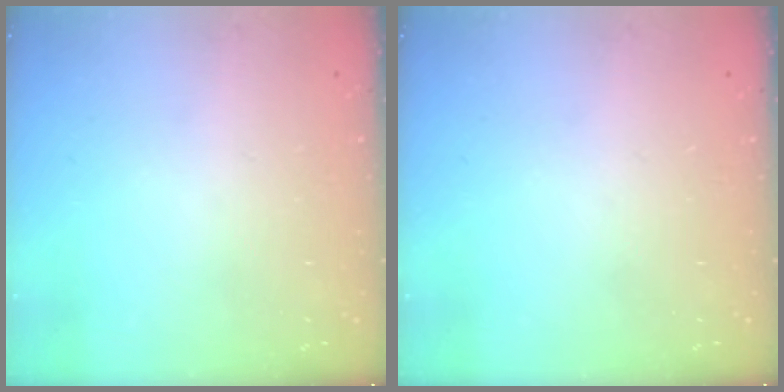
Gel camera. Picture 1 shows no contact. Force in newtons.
{"total": 0.0}